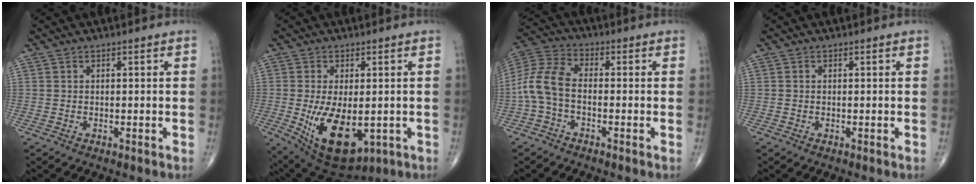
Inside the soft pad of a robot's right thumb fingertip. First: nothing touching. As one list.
[{"total": 13.7, "force": [-2.8, 7.1, 11.4], "torque": [-0.190, -0.018, -0.021]}, {"total": 8.7, "force": [-1.8, 4.9, 7.0], "torque": [-0.151, 0.028, -0.049]}, {"total": 0.0}]